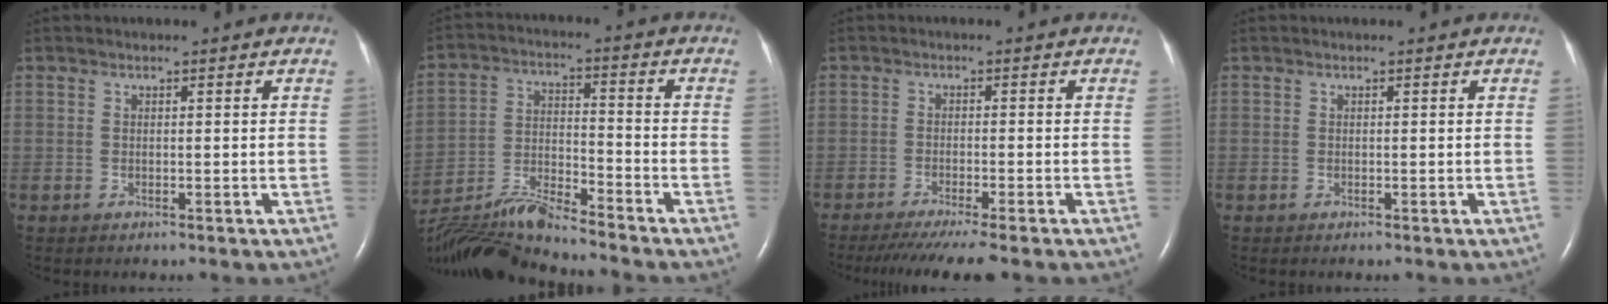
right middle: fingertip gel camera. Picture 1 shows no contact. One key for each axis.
{"total": 12.6, "fx": -11.7, "fy": -0.4, "fz": 4.6, "tx": -0.098, "ty": 0.001, "tz": -0.220}
{"total": 8.5, "fx": -7.0, "fy": -0.4, "fz": 4.7, "tx": -0.061, "ty": -0.024, "tz": -0.109}
{"total": 0.0}